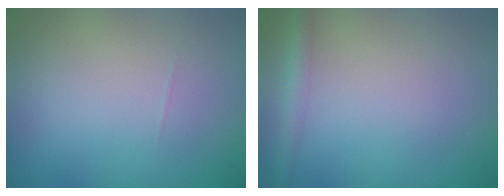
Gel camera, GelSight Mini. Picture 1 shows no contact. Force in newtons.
{"total": 2.2, "press": 2.2, "slide": 0.1}